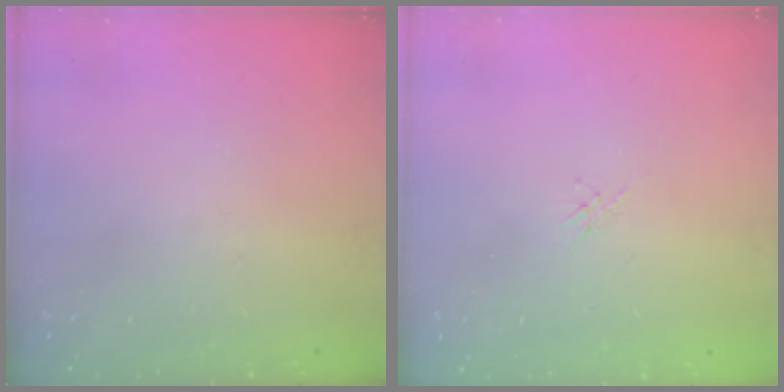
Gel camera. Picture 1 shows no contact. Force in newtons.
{"total": 1.3, "press": 1.2, "slide": 0.3}